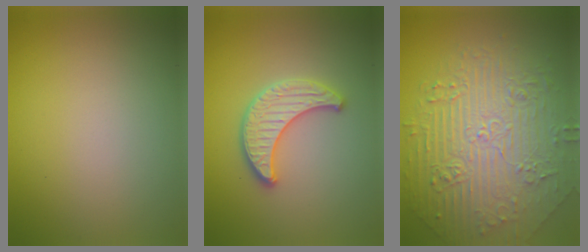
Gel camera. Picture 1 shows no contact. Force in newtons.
{"total": 3.5, "press": 3.4, "slide": 0.7}
{"total": 6.9, "press": 6.0, "slide": 3.5}